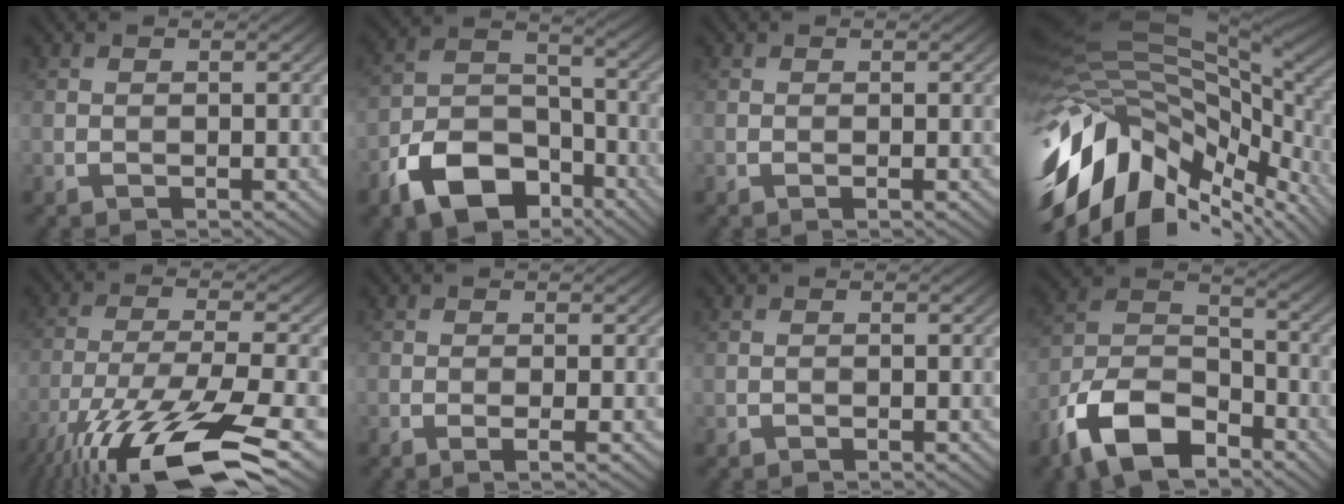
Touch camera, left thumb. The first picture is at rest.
{"total": 10.8, "force": [-6.9, 6.2, 5.6], "torque": [-0.115, -0.008, -0.137]}
{"total": 0.0}
{"total": 17.0, "force": [-4.2, 9.0, 13.7], "torque": [-0.302, -0.017, -0.062]}
{"total": 16.4, "force": [-11.0, 4.3, 11.4], "torque": [-0.246, -0.024, -0.197]}
{"total": 1.2, "force": [-0.4, 0.0, 1.2], "torque": [-0.022, 0.000, -0.010]}
{"total": 0.0}
{"total": 12.5, "force": [-8.3, 6.2, 6.9], "torque": [-0.149, -0.006, -0.178]}